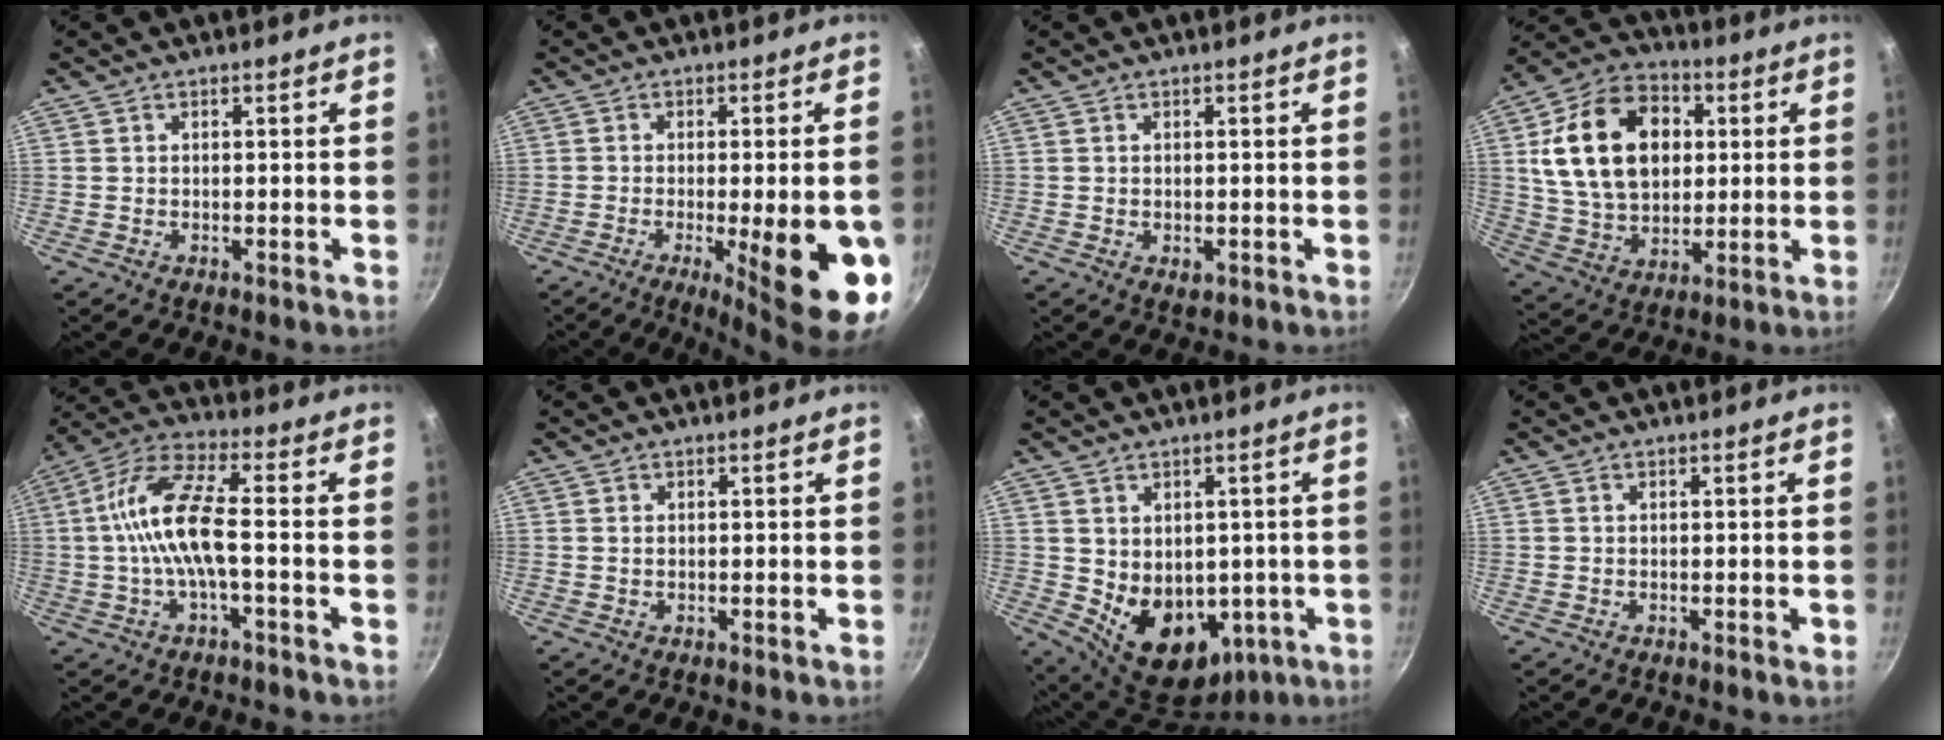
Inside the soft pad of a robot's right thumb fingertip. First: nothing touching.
{"total": 17.1, "force": [-5.0, 4.1, 15.8], "torque": [-0.190, 0.001, -0.060]}
{"total": 1.6, "force": [-0.3, 1.0, 1.2], "torque": [-0.016, -0.003, -0.003]}
{"total": 20.6, "force": [4.0, 14.6, 14.0], "torque": [-0.222, 0.007, 0.067]}
{"total": 12.1, "force": [-1.3, 3.9, 11.5], "torque": [-0.233, 0.035, -0.038]}
{"total": 0.5, "force": [0.1, 0.4, 0.4], "torque": [-0.006, 0.001, 0.003]}
{"total": 13.4, "force": [-1.0, 9.9, 8.9], "torque": [-0.106, -0.019, 0.018]}
{"total": 0.8, "force": [0.0, 0.4, 0.6], "torque": [-0.005, 0.002, 0.000]}